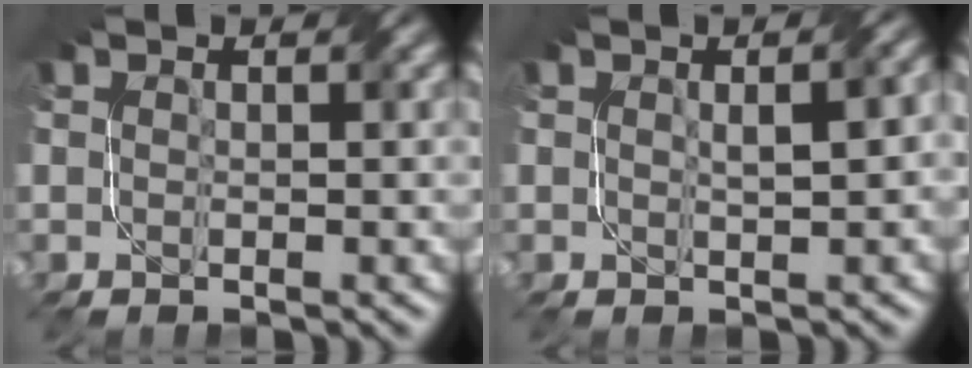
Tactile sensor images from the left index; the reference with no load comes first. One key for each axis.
{"total": 2.7, "fx": 0.4, "fy": 0.6, "fz": 2.7, "tx": -0.040, "ty": 0.010, "tz": 0.009}